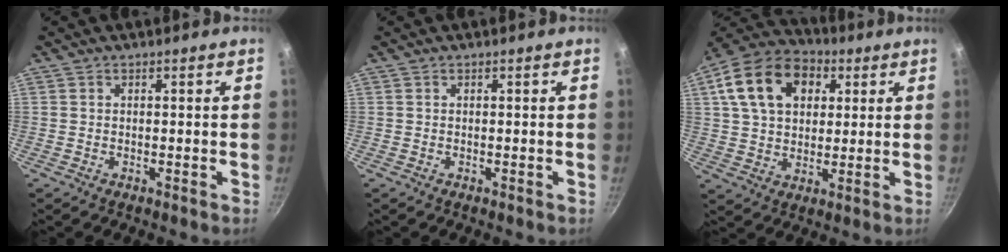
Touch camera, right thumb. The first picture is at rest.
{"total": 0.0}
{"total": 18.0, "force": [5.8, 12.6, 11.5], "torque": [-0.184, 0.014, 0.088]}